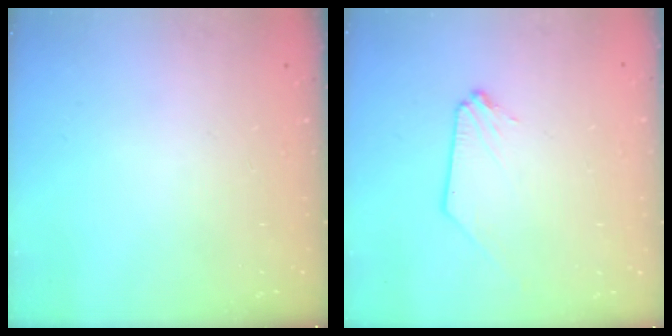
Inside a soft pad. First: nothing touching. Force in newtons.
{"total": 0.0}